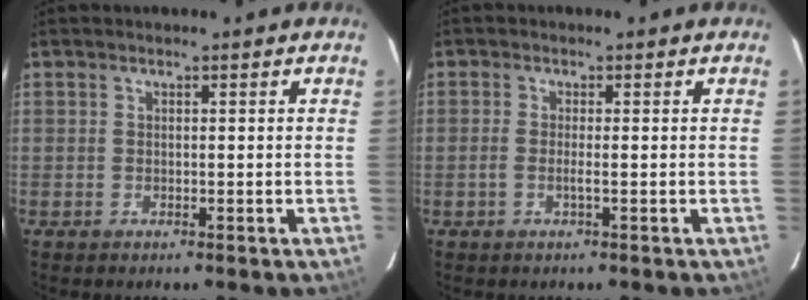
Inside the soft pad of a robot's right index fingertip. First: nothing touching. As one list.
[{"total": 1.6, "force": [-0.5, -0.2, 1.5], "torque": [-0.029, -0.001, -0.011]}]